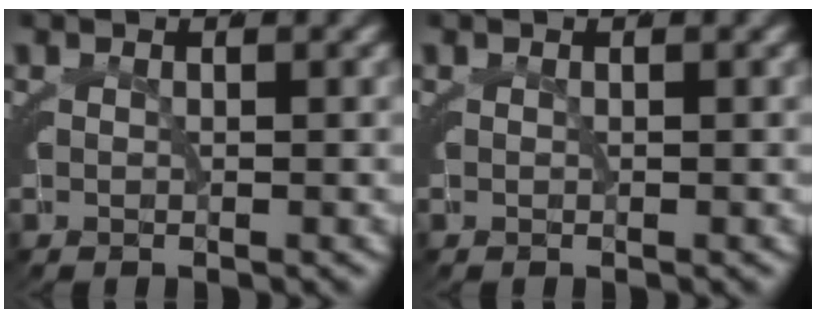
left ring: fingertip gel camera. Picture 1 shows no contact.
{"total": 0.0}